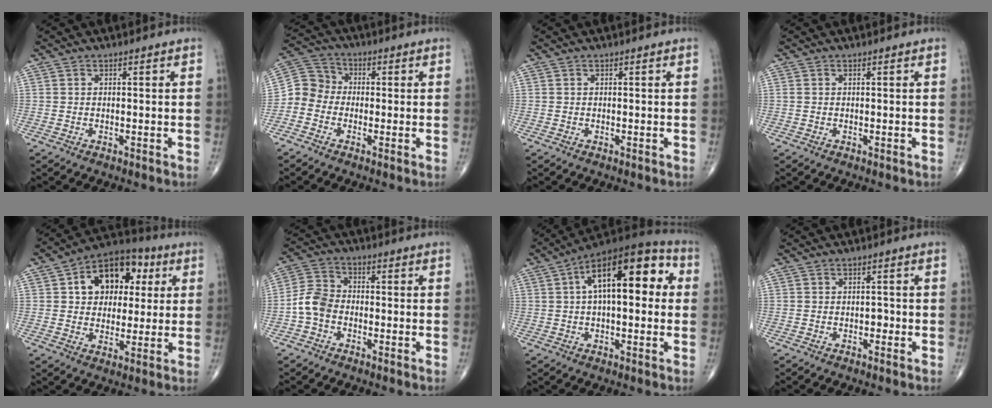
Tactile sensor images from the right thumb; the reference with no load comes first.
{"total": 6.2, "force": [-1.7, 5.5, 2.3], "torque": [-0.028, 0.029, -0.051]}
{"total": 0.0}
{"total": 0.5, "force": [0.1, 0.3, 0.4], "torque": [-0.012, 0.010, 0.006]}
{"total": 15.2, "force": [4.3, 10.7, 9.9], "torque": [-0.101, 0.012, 0.060]}
{"total": 6.1, "force": [-1.8, 4.3, 3.9], "torque": [-0.073, 0.021, -0.048]}
{"total": 18.5, "force": [3.8, 8.4, 16.0], "torque": [-0.219, 0.031, 0.046]}
{"total": 1.0, "force": [-0.4, 0.7, 0.6], "torque": [-0.002, 0.004, -0.010]}